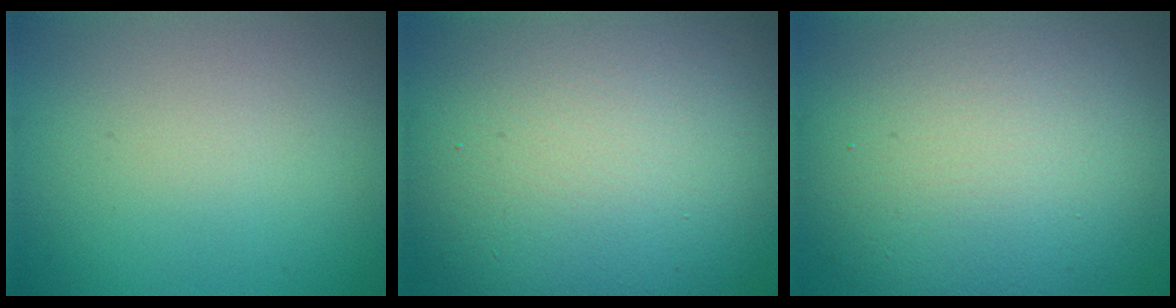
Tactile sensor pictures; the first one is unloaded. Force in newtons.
{"total": 15.9, "press": 15.9, "slide": 0.8}
{"total": 13.0, "press": 13.0, "slide": 0.9}